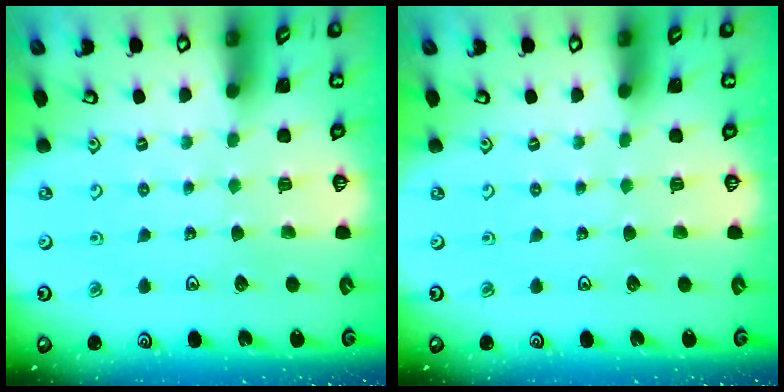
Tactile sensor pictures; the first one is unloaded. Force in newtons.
{"total": 0.0}